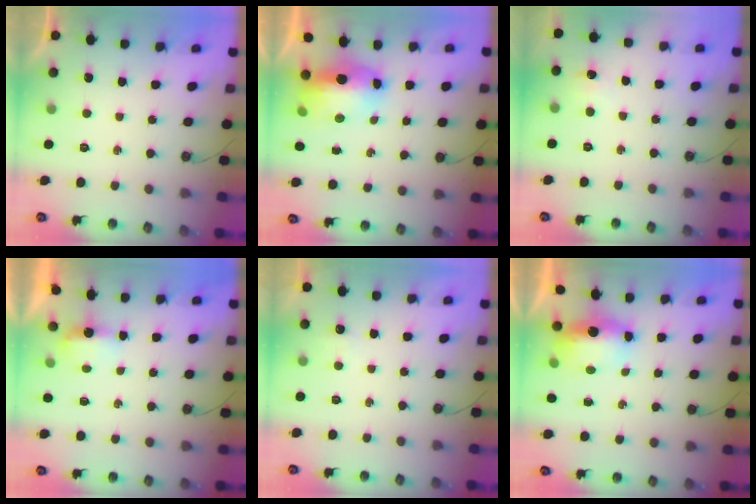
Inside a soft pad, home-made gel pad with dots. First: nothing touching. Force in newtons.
{"total": 9.0, "press": 8.9, "slide": 1.7}
{"total": 13.0, "press": 3.5, "slide": 12.6}
{"total": 3.0, "press": 2.9, "slide": 0.6}
{"total": 3.2, "press": 3.1, "slide": 0.6}
{"total": 14.7, "press": 7.8, "slide": 12.5}